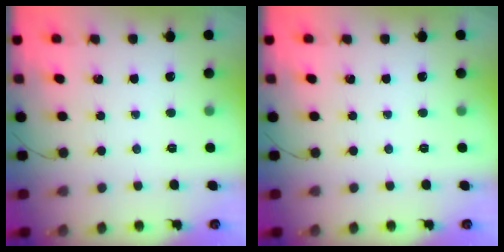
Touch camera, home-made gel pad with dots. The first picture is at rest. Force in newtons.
{"total": 0.0}